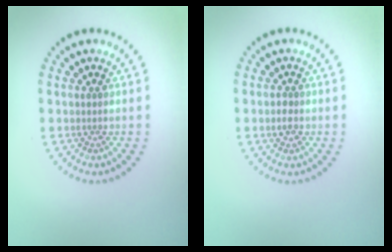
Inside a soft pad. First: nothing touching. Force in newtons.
{"total": 1.2, "press": 1.1, "slide": 0.3}